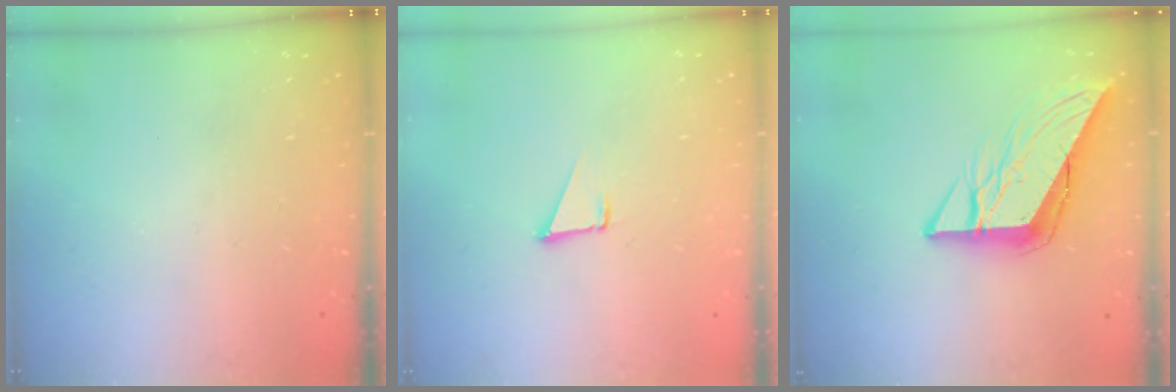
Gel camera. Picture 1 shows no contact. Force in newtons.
{"total": 1.6, "press": 1.5, "slide": 0.1}
{"total": 11.6, "press": 11.5, "slide": 1.4}